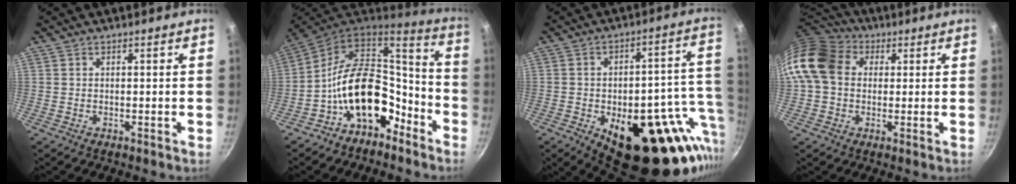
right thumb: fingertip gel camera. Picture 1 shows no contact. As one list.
[{"total": 18.4, "force": [-7.3, 12.0, 11.9], "torque": [-0.156, 0.087, -0.127]}, {"total": 26.3, "force": [-7.0, 12.4, 22.1], "torque": [-0.240, 0.004, -0.081]}, {"total": 14.4, "force": [2.4, 11.5, 8.4], "torque": [-0.147, 0.027, 0.027]}]